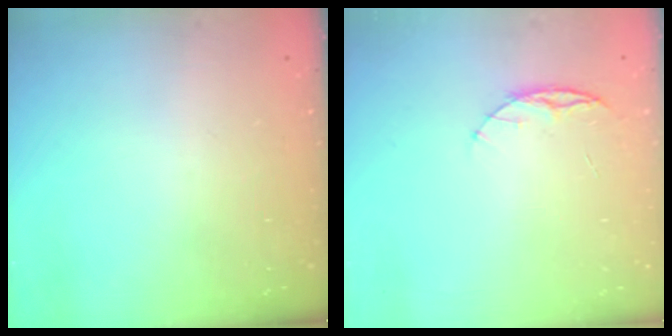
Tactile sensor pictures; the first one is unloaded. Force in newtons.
{"total": 5.2, "press": 5.1, "slide": 0.6}